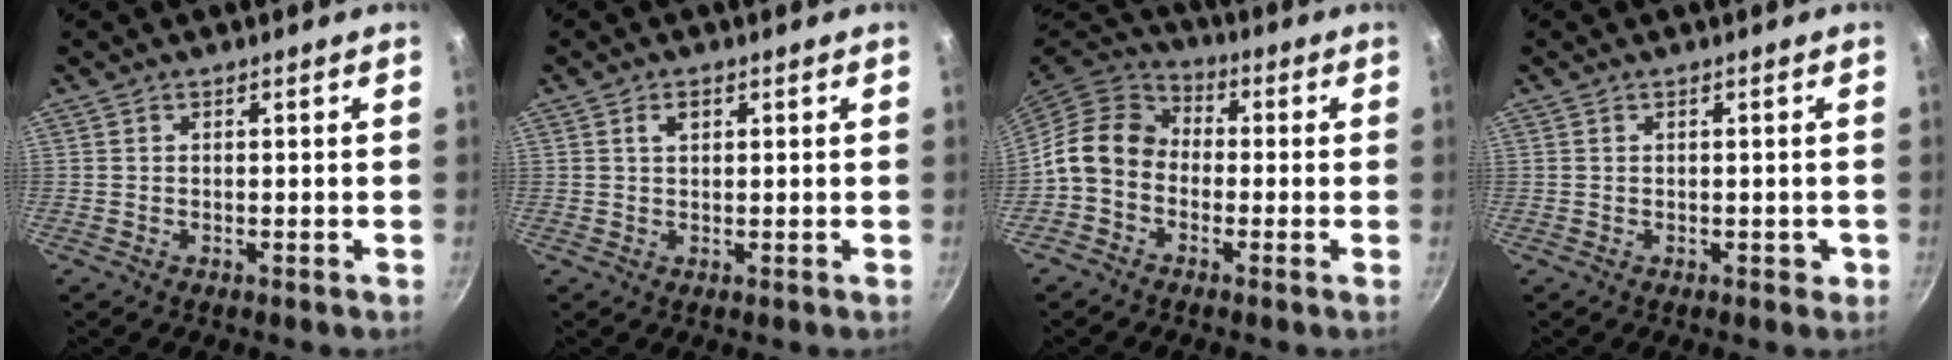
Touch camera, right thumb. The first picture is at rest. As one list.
[{"total": 2.0, "force": [0.8, 1.3, 1.4], "torque": [-0.017, 0.002, 0.013]}, {"total": 9.9, "force": [-1.6, 8.0, 5.7], "torque": [-0.078, 0.037, -0.055]}, {"total": 1.1, "force": [-0.1, 0.9, 0.7], "torque": [0.001, 0.003, 0.000]}]